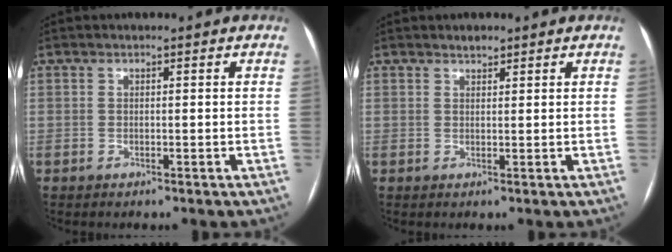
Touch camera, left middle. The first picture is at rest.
{"total": 1.2, "force": [1.1, 0.5, 0.4], "torque": [-0.011, 0.003, 0.018]}